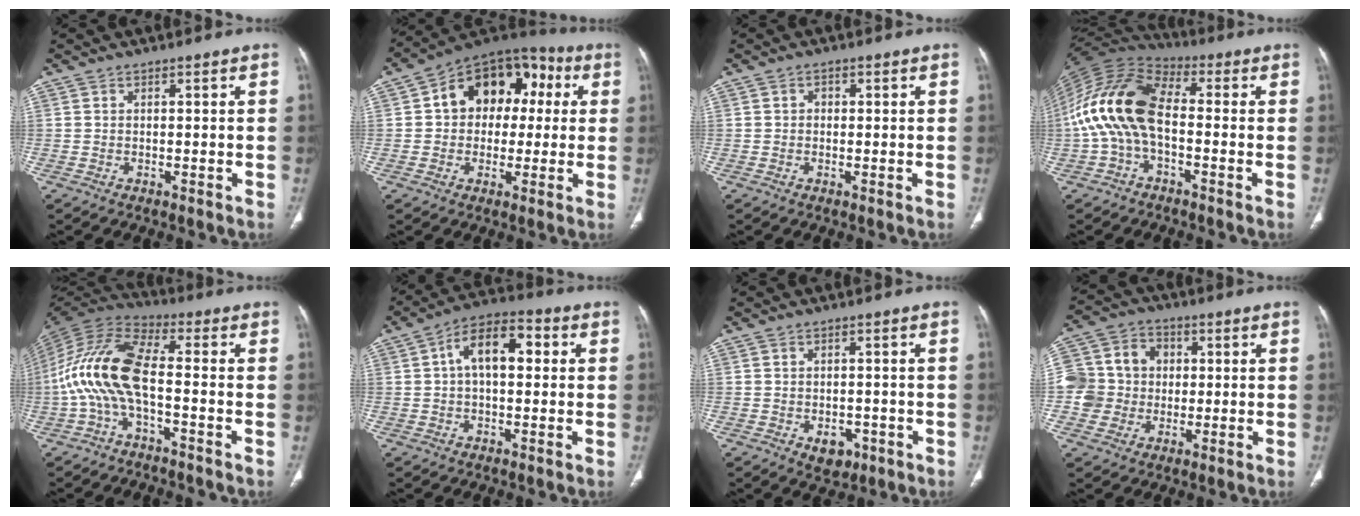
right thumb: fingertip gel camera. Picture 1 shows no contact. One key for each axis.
{"total": 16.5, "fx": 2.7, "fy": 12.0, "fz": 11.0, "tx": -0.108, "ty": 0.040, "tz": 0.031}
{"total": 1.2, "fx": 0.1, "fy": 1.0, "fz": 0.6, "tx": -0.004, "ty": 0.003, "tz": -0.002}
{"total": 16.4, "fx": -1.4, "fy": 9.2, "fz": 13.5, "tx": -0.268, "ty": 0.039, "tz": -0.037}
{"total": 13.7, "fx": -2.7, "fy": 5.2, "fz": 12.4, "tx": -0.265, "ty": 0.046, "tz": -0.064}
{"total": 10.9, "fx": 1.9, "fy": 5.9, "fz": 8.9, "tx": -0.139, "ty": 0.032, "tz": 0.022}
{"total": 4.2, "fx": -1.7, "fy": 3.0, "fz": 2.4, "tx": -0.017, "ty": 0.005, "tz": -0.013}
{"total": 12.1, "fx": 0.1, "fy": 11.2, "fz": 4.5, "tx": -0.063, "ty": 0.026, "tz": 0.002}